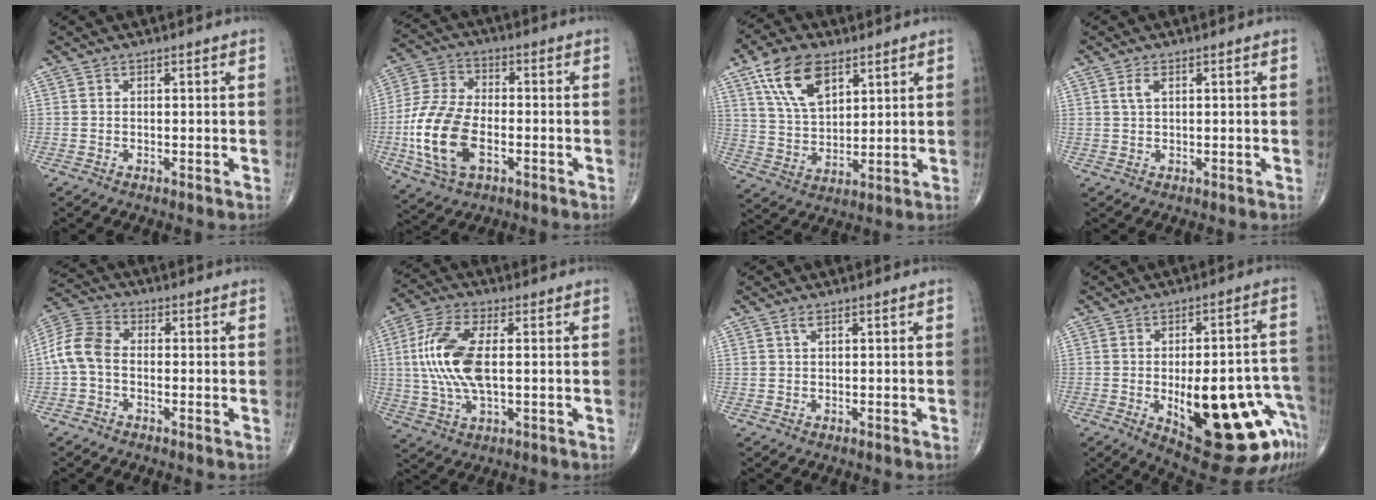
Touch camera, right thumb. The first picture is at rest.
{"total": 15.1, "force": [-3.8, 8.4, 11.9], "torque": [-0.250, 0.012, -0.072]}
{"total": 12.6, "force": [6.7, 6.7, 8.4], "torque": [-0.135, -0.022, 0.130]}
{"total": 1.9, "force": [0.8, 0.9, 1.5], "torque": [-0.033, 0.004, 0.020]}
{"total": 7.8, "force": [-0.9, 5.3, 5.7], "torque": [-0.115, 0.022, -0.032]}
{"total": 13.4, "force": [0.9, 5.9, 12.0], "torque": [-0.267, 0.006, 0.018]}
{"total": 0.9, "force": [0.6, 0.3, 0.7], "torque": [-0.016, 0.004, 0.013]}
{"total": 24.9, "force": [-8.7, 9.4, 21.4], "torque": [-0.213, 0.028, -0.091]}